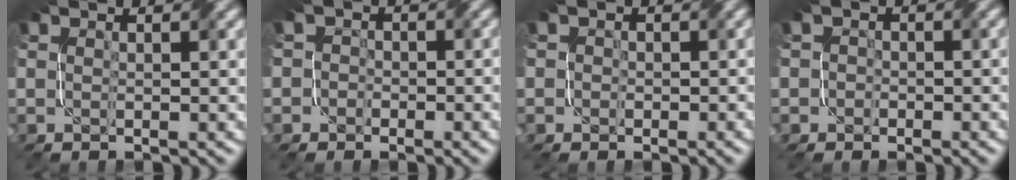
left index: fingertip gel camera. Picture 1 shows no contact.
{"total": 3.7, "force": [-0.6, 3.5, 0.9], "torque": [0.004, 0.016, -0.046]}
{"total": 2.1, "force": [0.3, 2.0, 0.6], "torque": [0.005, 0.005, -0.012]}
{"total": 2.3, "force": [-0.2, 2.2, 0.6], "torque": [0.005, 0.008, -0.019]}